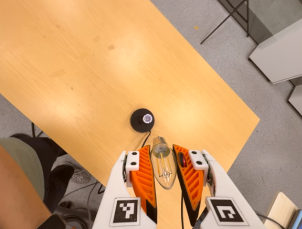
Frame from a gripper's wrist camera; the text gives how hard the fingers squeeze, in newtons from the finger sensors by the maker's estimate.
{"total": 15.8, "left": 17.2, "right": 14.3}